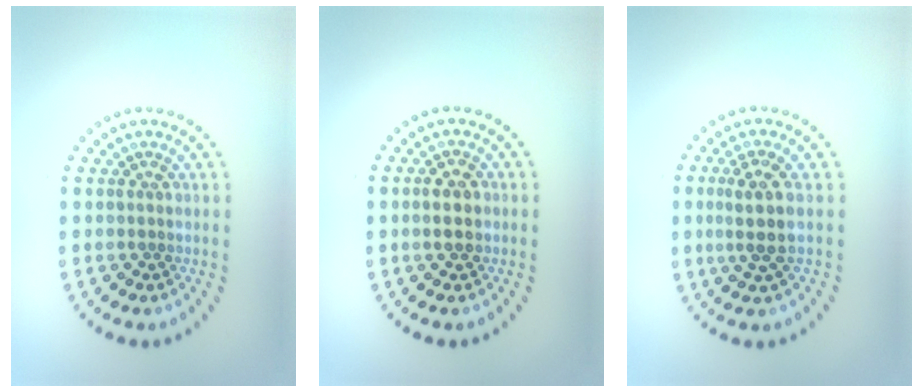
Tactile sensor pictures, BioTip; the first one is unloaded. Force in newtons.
{"total": 1.7, "press": 1.7, "slide": 0.1}
{"total": 2.9, "press": 2.3, "slide": 1.7}